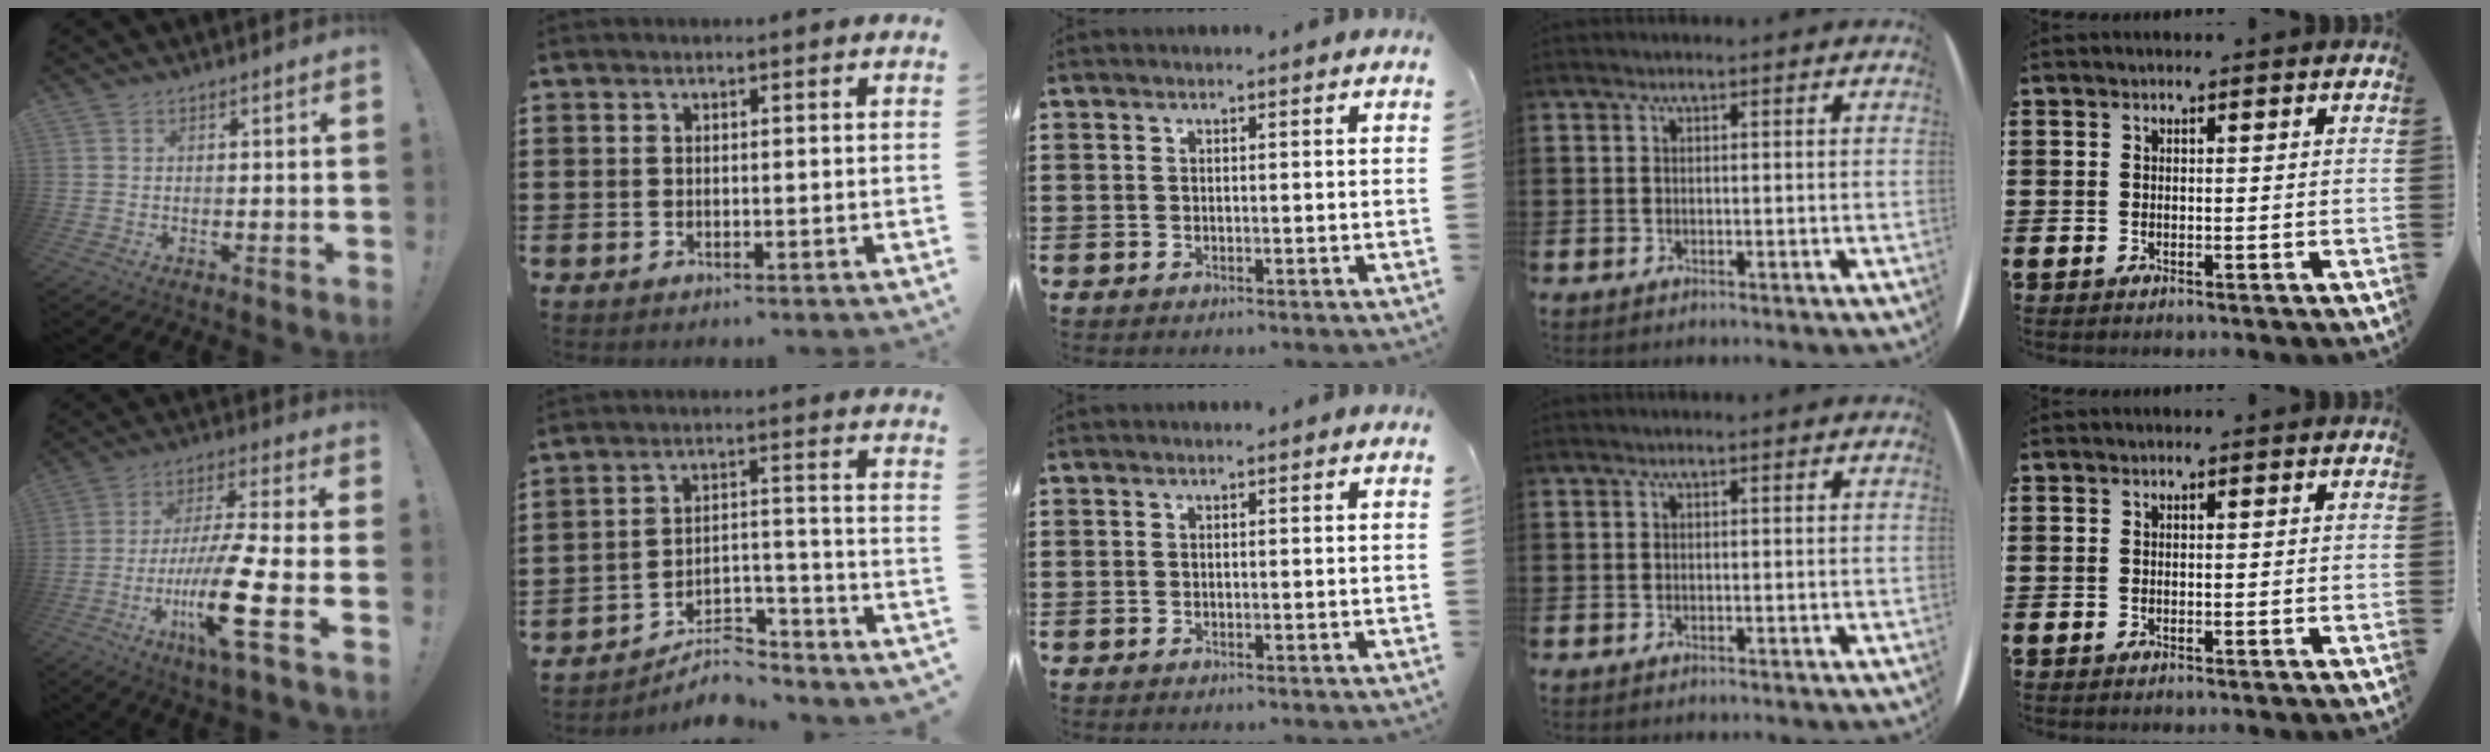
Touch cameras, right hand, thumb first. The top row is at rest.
{"thumb": {"total": 18.6, "force": [-6.5, 2.5, 17.2], "torque": [-0.323, 0.029, -0.106]}, "index": {"total": 6.0, "force": [-5.1, 1.7, 2.5], "torque": [-0.041, -0.002, -0.100]}}